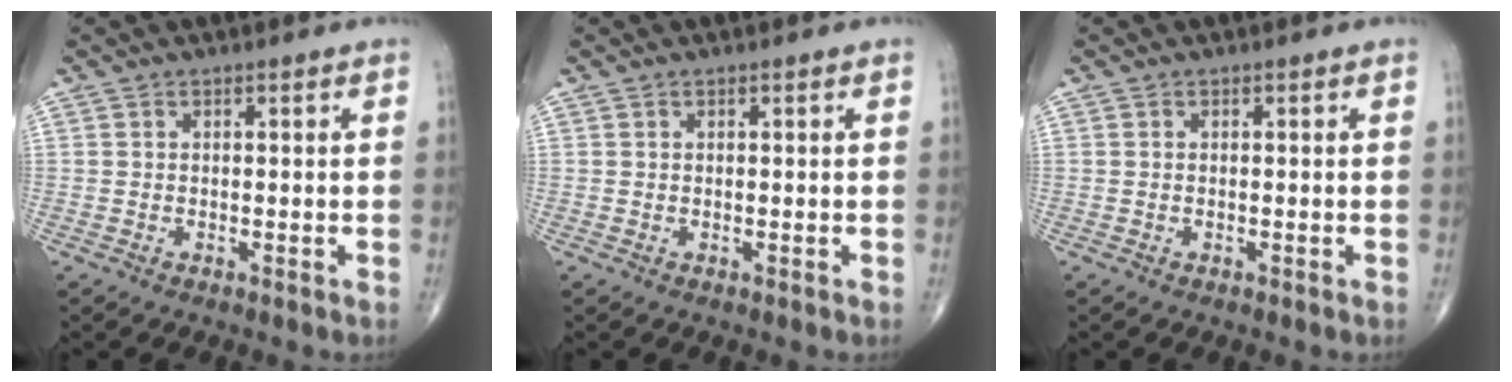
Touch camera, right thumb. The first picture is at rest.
{"total": 0.0}
{"total": 0.0}